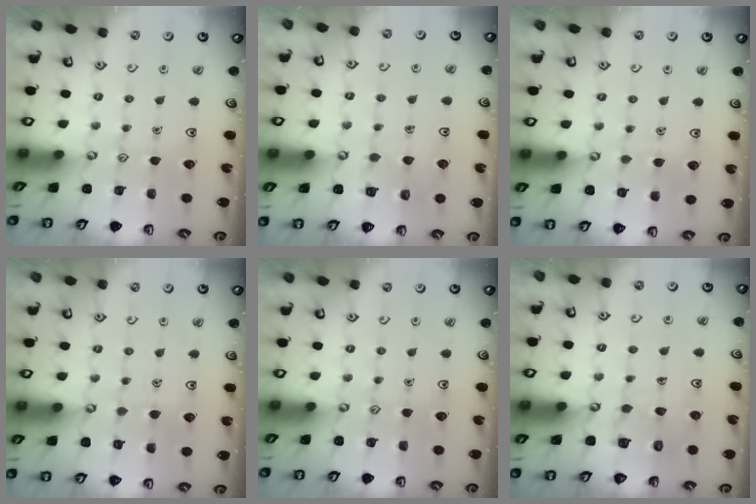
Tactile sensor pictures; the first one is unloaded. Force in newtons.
{"total": 4.1, "press": 4.1, "slide": 0.4}
{"total": 2.7, "press": 2.7, "slide": 0.2}
{"total": 2.7, "press": 2.7, "slide": 0.2}
{"total": 0.0}
{"total": 4.7, "press": 4.7, "slide": 0.4}